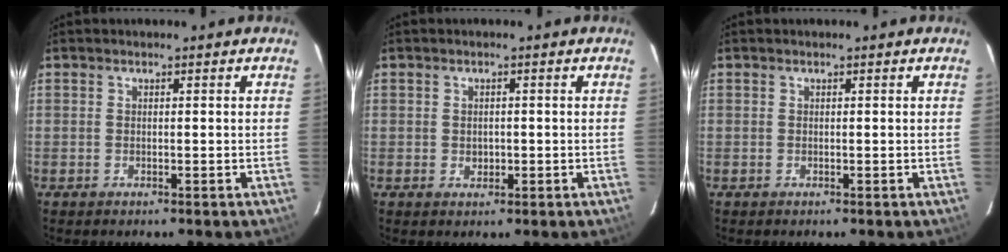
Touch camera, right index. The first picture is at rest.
{"total": 1.7, "force": [-0.2, 1.4, 0.9], "torque": [-0.012, 0.002, -0.001]}
{"total": 0.0}